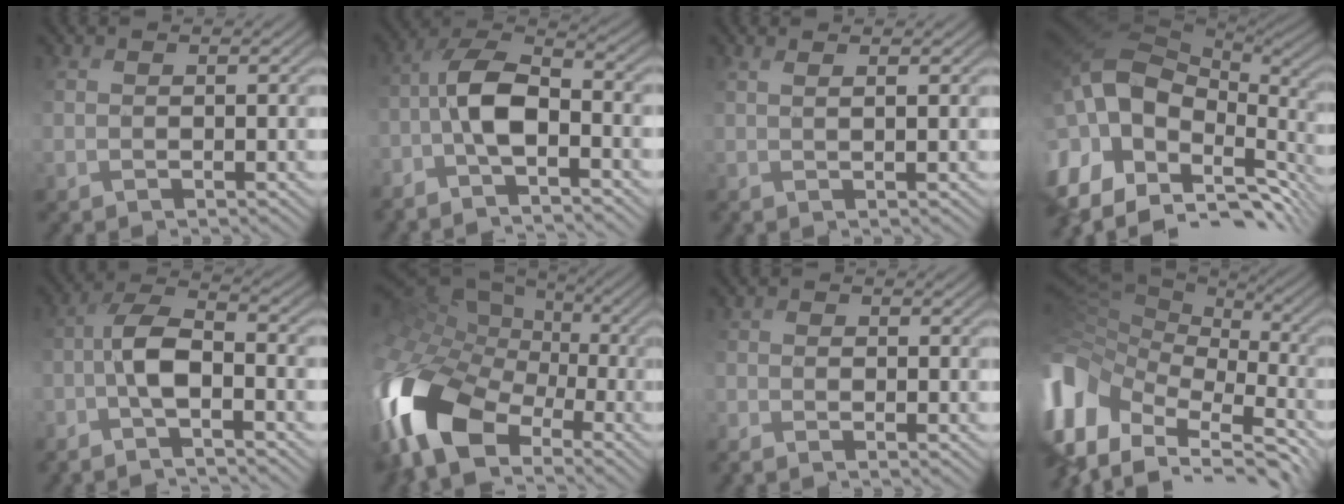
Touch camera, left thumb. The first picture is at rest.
{"total": 7.4, "force": [-3.2, 2.8, 6.0], "torque": [-0.120, 0.009, -0.080]}
{"total": 1.9, "force": [0.8, 0.4, 1.7], "torque": [-0.030, 0.006, 0.005]}
{"total": 17.9, "force": [-3.7, 11.9, 12.9], "torque": [-0.301, 0.001, -0.057]}
{"total": 6.1, "force": [-2.9, 2.0, 5.1], "torque": [-0.100, 0.008, -0.070]}
{"total": 18.9, "force": [-6.7, 11.2, 13.7], "torque": [-0.337, -0.036, -0.113]}
{"total": 2.1, "force": [-1.6, 0.7, 1.1], "torque": [-0.022, -0.006, -0.033]}
{"total": 15.2, "force": [-4.7, 10.4, 10.0], "torque": [-0.288, -0.023, -0.070]}